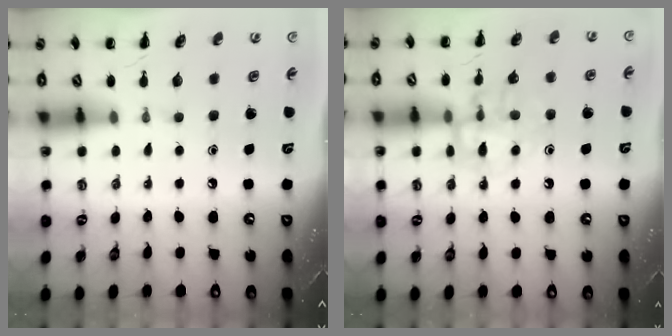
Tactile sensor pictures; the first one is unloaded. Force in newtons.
{"total": 13.1, "press": 13.1, "slide": 1.1}